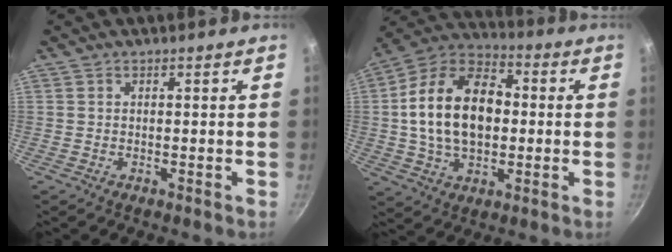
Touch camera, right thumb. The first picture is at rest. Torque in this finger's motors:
{"motor_torque": [-0.07, 0.97, 0.46, 0.27, 0.20]}